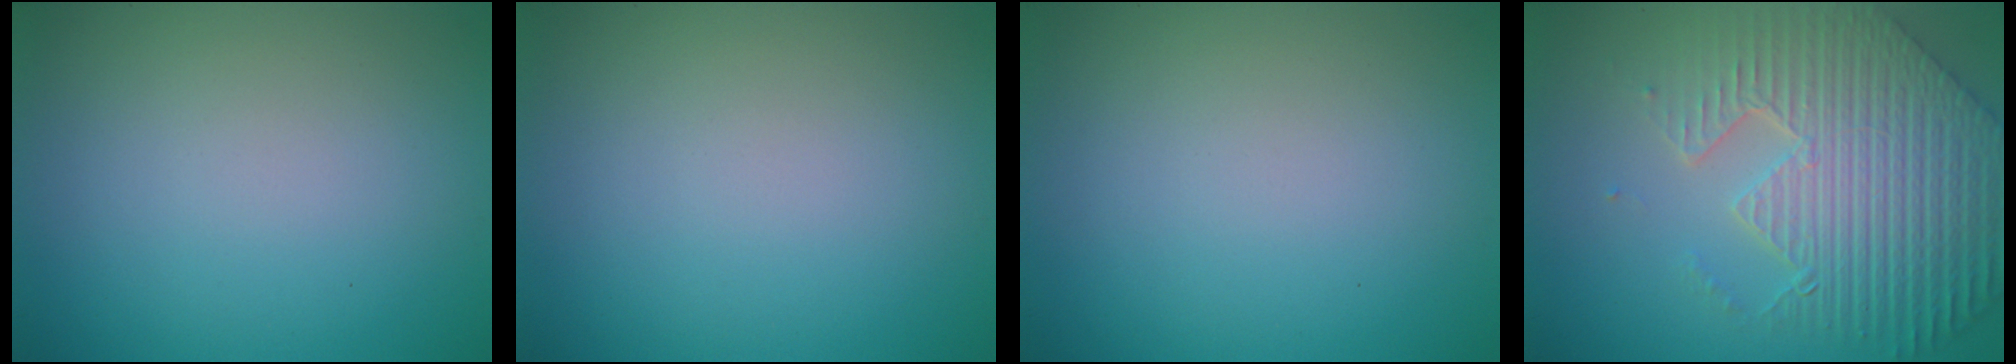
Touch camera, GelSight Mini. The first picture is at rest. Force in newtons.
{"total": 0.0}
{"total": 0.0}
{"total": 8.9, "press": 6.3, "slide": 6.2}